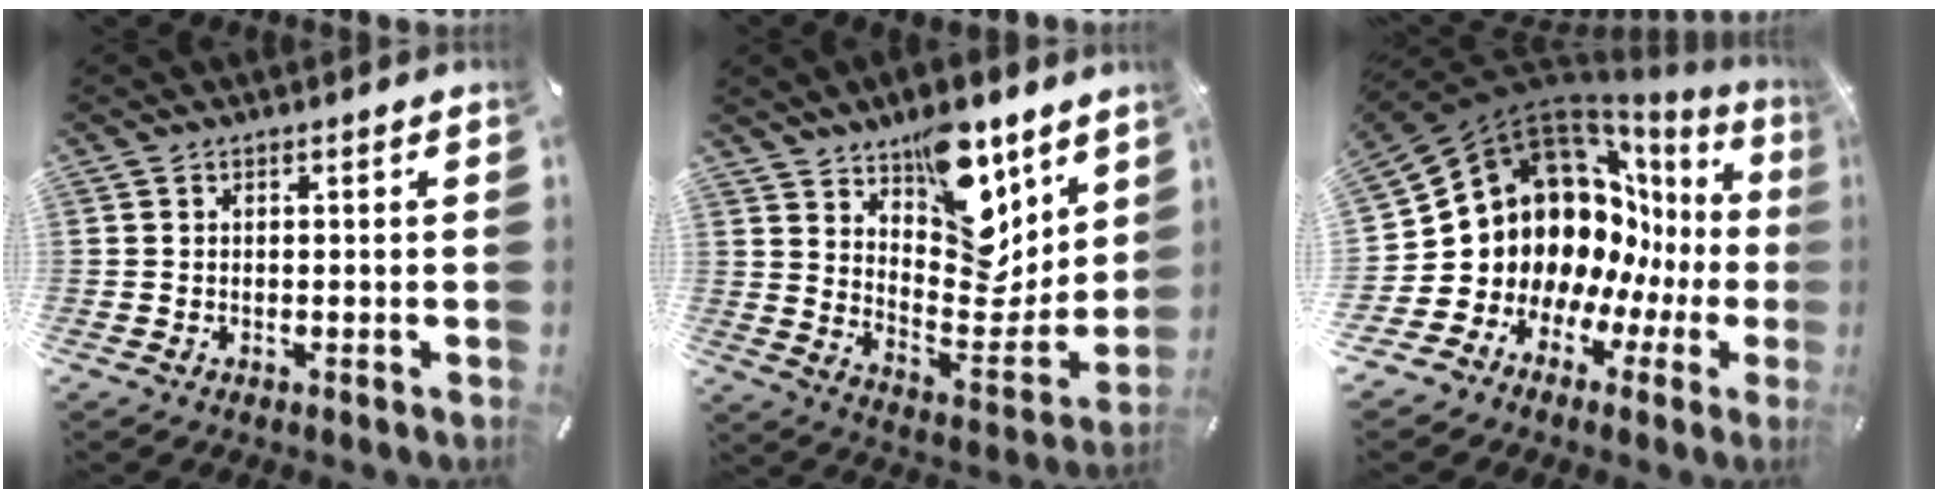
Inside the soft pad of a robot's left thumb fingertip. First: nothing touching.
{"total": 16.5, "force": [12.3, 8.0, 7.4], "torque": [-0.086, -0.104, 0.219]}
{"total": 16.8, "force": [4.2, 14.3, 7.7], "torque": [-0.130, -0.088, 0.109]}